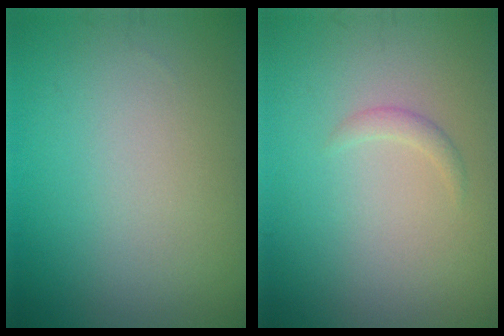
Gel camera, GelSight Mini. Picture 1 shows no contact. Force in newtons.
{"total": 0.9, "press": 0.9, "slide": 0.1}